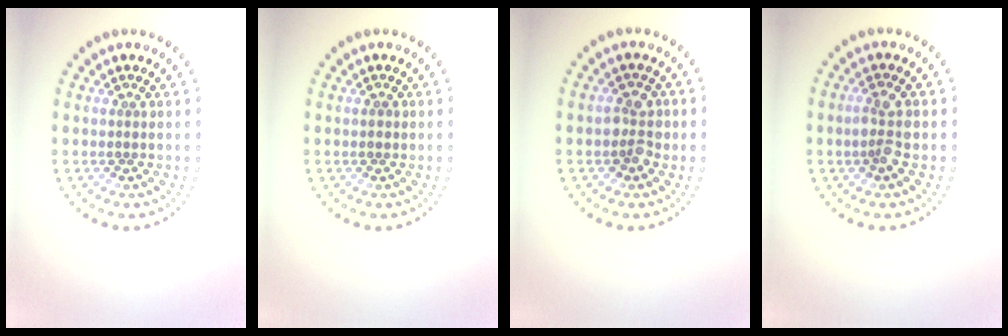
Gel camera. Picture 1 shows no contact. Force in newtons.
{"total": 0.7, "press": 0.7, "slide": 0.1}
{"total": 2.4, "press": 2.4, "slide": 0.4}
{"total": 2.3, "press": 2.2, "slide": 0.6}